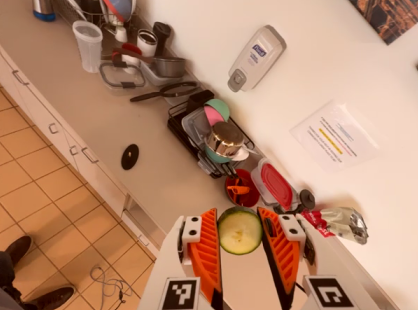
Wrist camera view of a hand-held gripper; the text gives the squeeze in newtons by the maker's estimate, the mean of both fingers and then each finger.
{"total": 8.4, "left": 8.3, "right": 8.5}